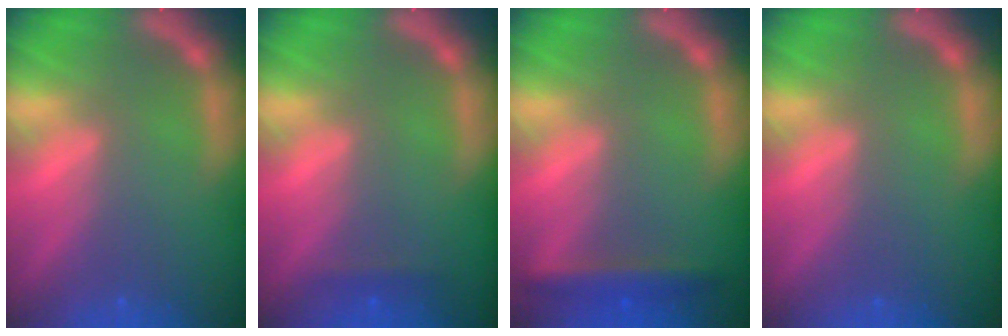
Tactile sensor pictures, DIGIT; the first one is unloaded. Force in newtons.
{"total": 0.9}
{"total": 3.0}
{"total": 0.0}